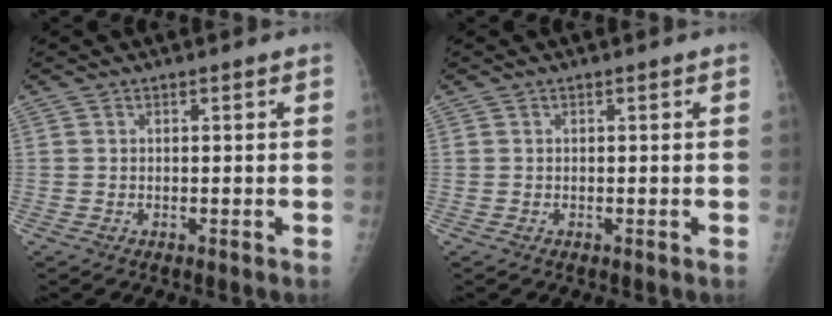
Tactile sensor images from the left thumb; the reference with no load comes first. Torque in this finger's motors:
{"motor_torque": [0.05, 0.08, 0.00, -0.13, 0.00]}